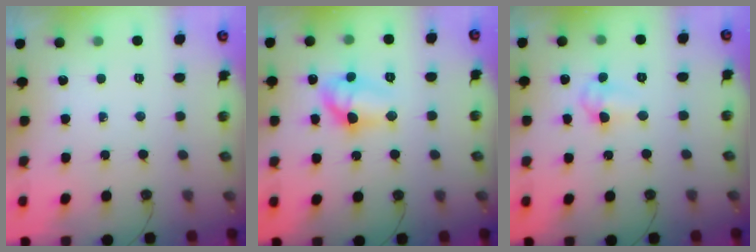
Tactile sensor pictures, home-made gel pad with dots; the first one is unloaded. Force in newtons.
{"total": 10.6, "press": 10.6, "slide": 0.8}
{"total": 5.3, "press": 5.1, "slide": 1.5}